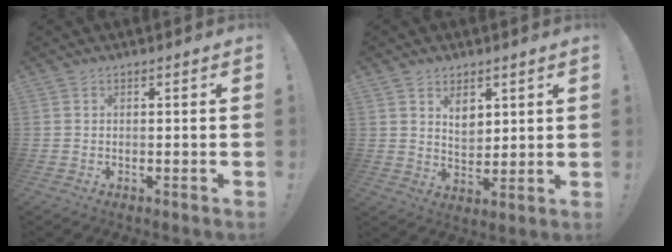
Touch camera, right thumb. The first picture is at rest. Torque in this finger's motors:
{"motor_torque": [-0.50, 0.44, 0.14, 0.12, 0.00]}